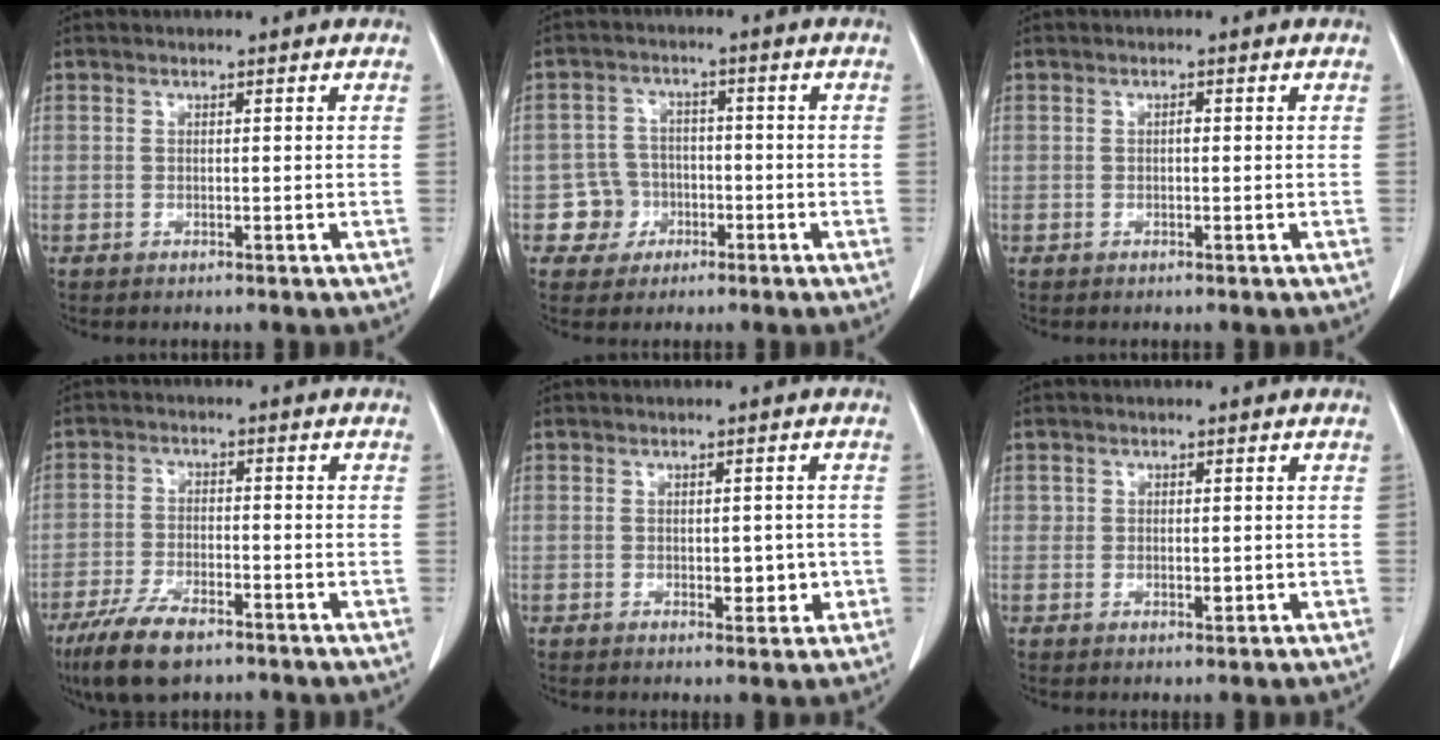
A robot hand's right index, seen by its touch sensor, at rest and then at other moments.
{"total": 5.0, "force": [-1.9, 4.6, 0.0], "torque": [0.009, 0.017, -0.028]}
{"total": 0.6, "force": [0.0, 0.3, 0.5], "torque": [-0.008, 0.002, -0.001]}
{"total": 8.5, "force": [-5.9, 2.5, 5.5], "torque": [-0.110, -0.014, -0.104]}
{"total": 3.1, "force": [-0.5, 1.8, 2.5], "torque": [-0.022, 0.000, 0.000]}
{"total": 1.5, "force": [0.0, 0.9, 1.1], "torque": [-0.015, -0.002, 0.000]}